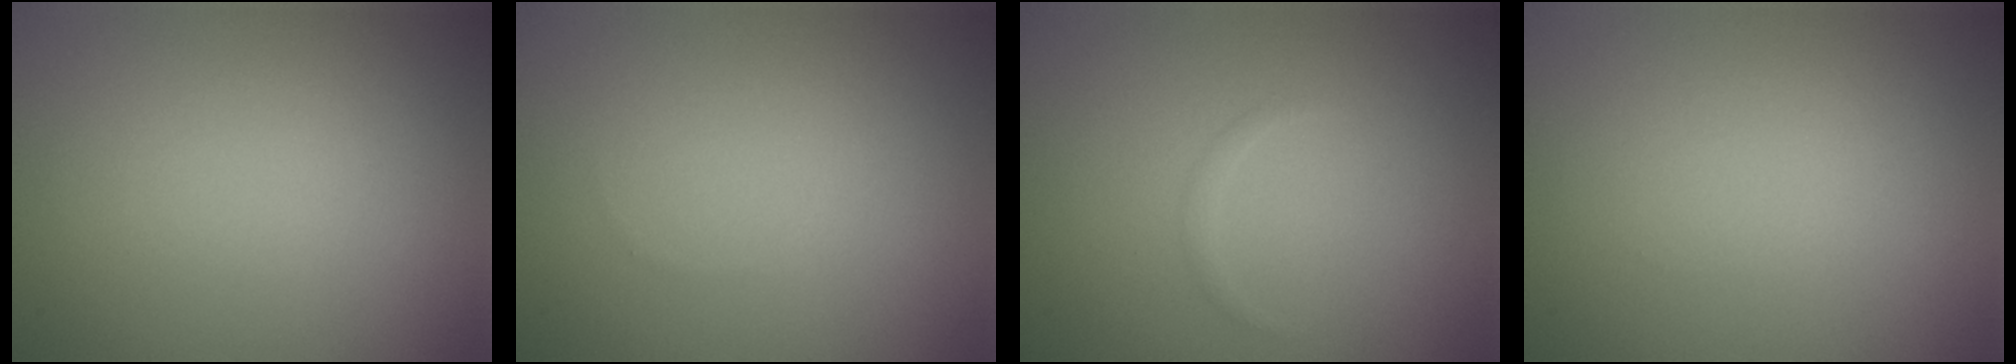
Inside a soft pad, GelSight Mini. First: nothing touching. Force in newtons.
{"total": 0.0}
{"total": 0.5, "press": 0.5, "slide": 0.0}
{"total": 0.0}